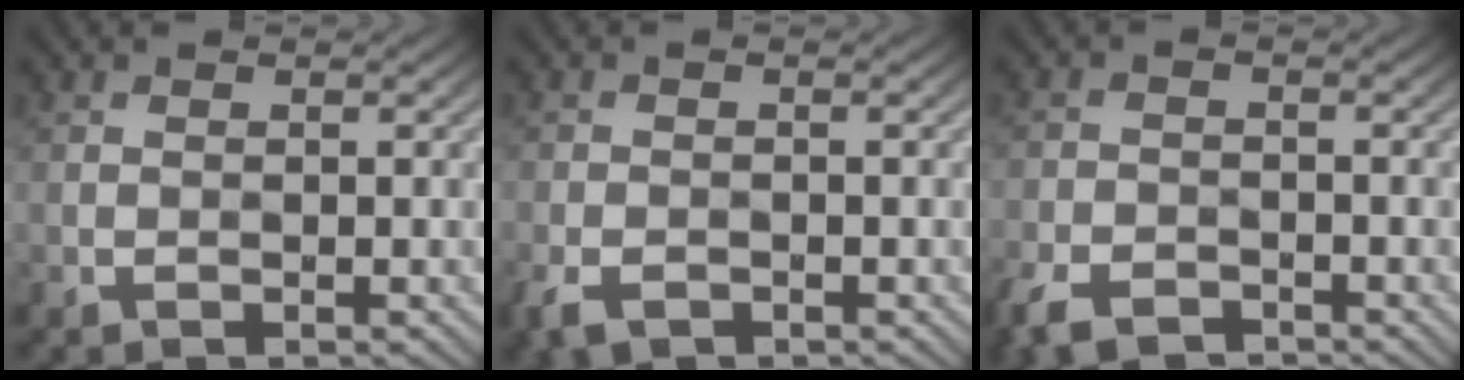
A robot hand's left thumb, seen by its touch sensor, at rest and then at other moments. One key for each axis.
{"total": 3.4, "fx": -1.5, "fy": 2.0, "fz": 2.3, "tx": -0.042, "ty": -0.009, "tz": -0.034}
{"total": 5.9, "fx": -3.6, "fy": 3.1, "fz": 3.4, "tx": -0.068, "ty": -0.013, "tz": -0.072}